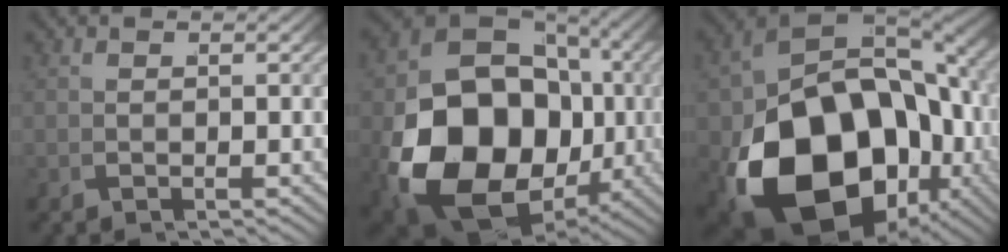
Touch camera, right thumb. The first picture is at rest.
{"total": 24.6, "force": [-3.6, 16.9, 17.4], "torque": [-0.356, -0.069, -0.024]}
{"total": 24.7, "force": [-4.6, 15.9, 18.3], "torque": [-0.354, -0.082, -0.025]}